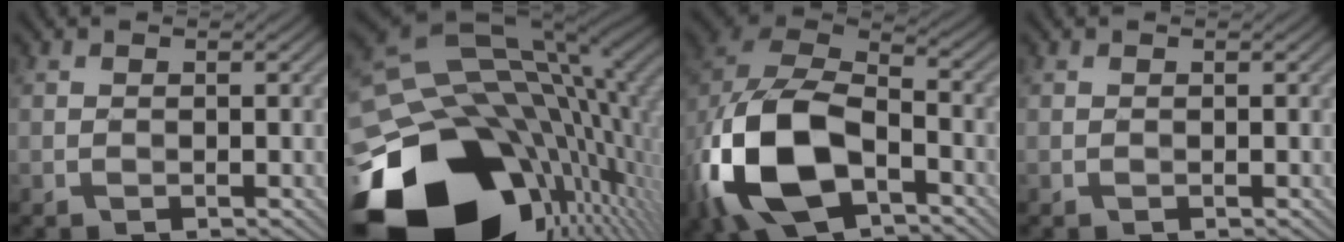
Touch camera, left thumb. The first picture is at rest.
{"total": 21.7, "force": [-7.5, 15.0, 13.9], "torque": [-0.313, -0.053, -0.095]}
{"total": 15.7, "force": [-5.5, 9.7, 11.1], "torque": [-0.277, -0.037, -0.098]}
{"total": 0.0}